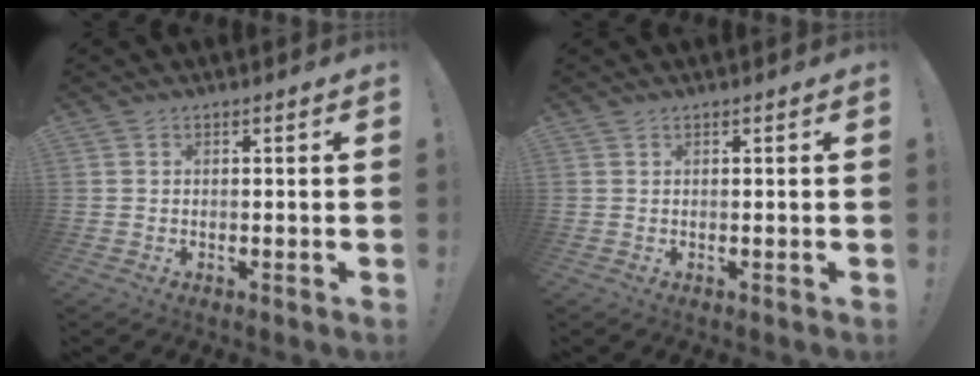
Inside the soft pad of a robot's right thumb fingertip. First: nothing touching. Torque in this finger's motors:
{"motor_torque": [-0.05, 0.11, 0.30, -0.25, 0.00]}